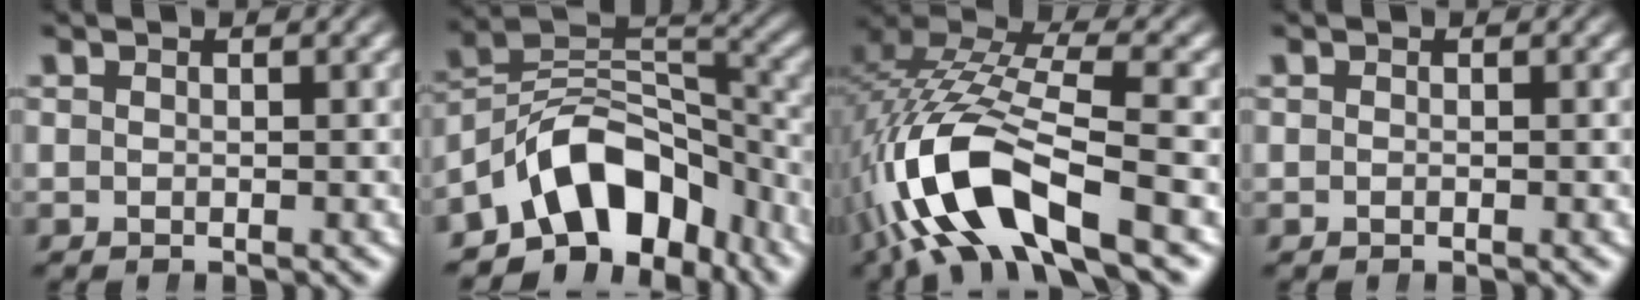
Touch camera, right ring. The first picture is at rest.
{"total": 14.8, "force": [-5.3, 10.0, 9.5], "torque": [-0.159, -0.038, -0.070]}
{"total": 11.1, "force": [-1.1, 6.4, 8.9], "torque": [-0.206, -0.022, -0.010]}
{"total": 0.0}